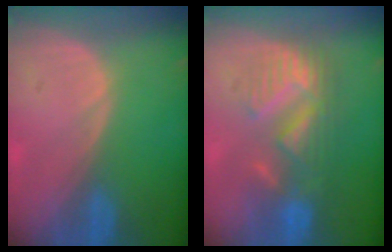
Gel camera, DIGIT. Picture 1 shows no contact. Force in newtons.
{"total": 8.8, "press": 8.5, "slide": 2.0}